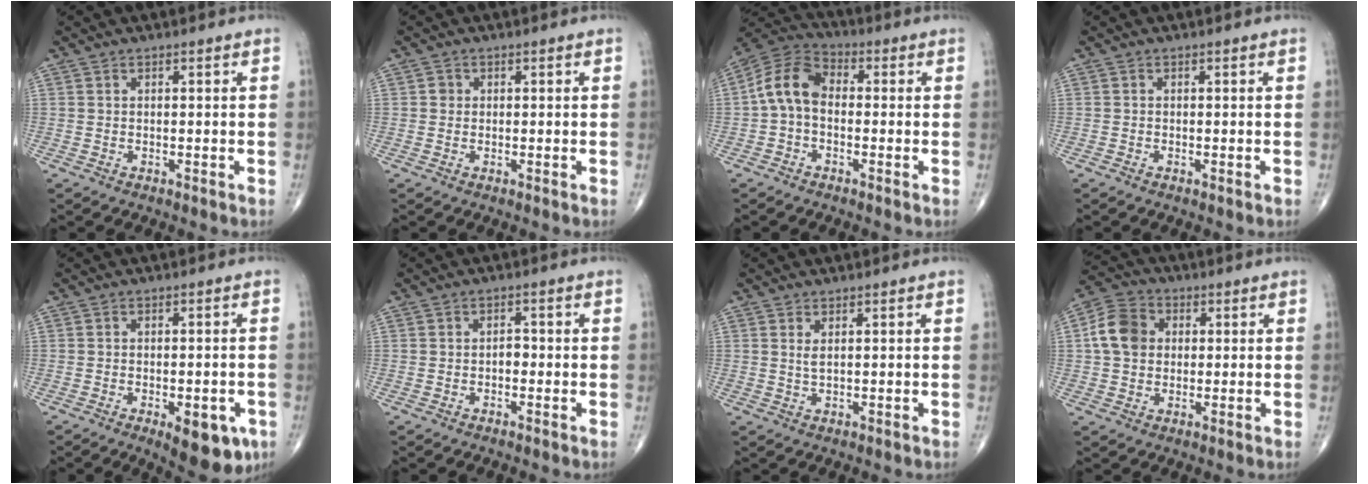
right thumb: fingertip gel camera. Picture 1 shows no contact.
{"total": 1.1, "force": [0.1, 1.1, 0.2], "torque": [0.003, 0.003, 0.000]}
{"total": 9.2, "force": [-0.4, 6.2, 6.9], "torque": [-0.121, 0.028, -0.025]}
{"total": 0.0}
{"total": 9.8, "force": [-4.2, 4.3, 7.7], "torque": [-0.079, 0.005, -0.047]}
{"total": 1.7, "force": [-0.5, 1.2, 1.1], "torque": [-0.006, 0.006, -0.012]}
{"total": 1.4, "force": [0.6, 0.5, 1.2], "torque": [-0.027, -0.003, 0.015]}
{"total": 8.6, "force": [1.1, 7.0, 4.9], "torque": [-0.078, 0.016, 0.010]}